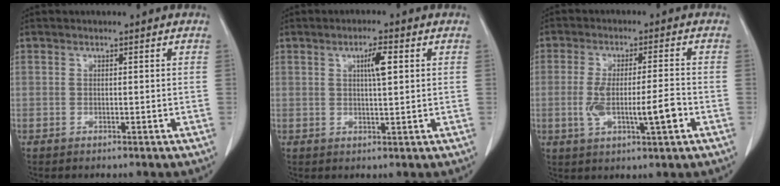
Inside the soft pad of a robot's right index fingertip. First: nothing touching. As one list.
[{"total": 3.7, "force": [1.2, 0.5, 3.5], "torque": [-0.059, 0.002, 0.020]}, {"total": 8.3, "force": [-2.0, 1.0, 7.9], "torque": [-0.147, 0.001, -0.031]}]